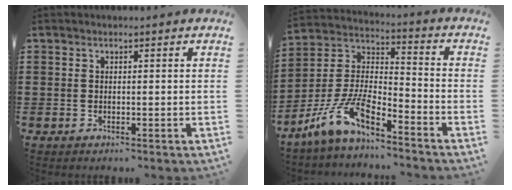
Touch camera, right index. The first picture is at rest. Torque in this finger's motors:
{"motor_torque": [1.24, 0.03, 0.34, 0.21]}